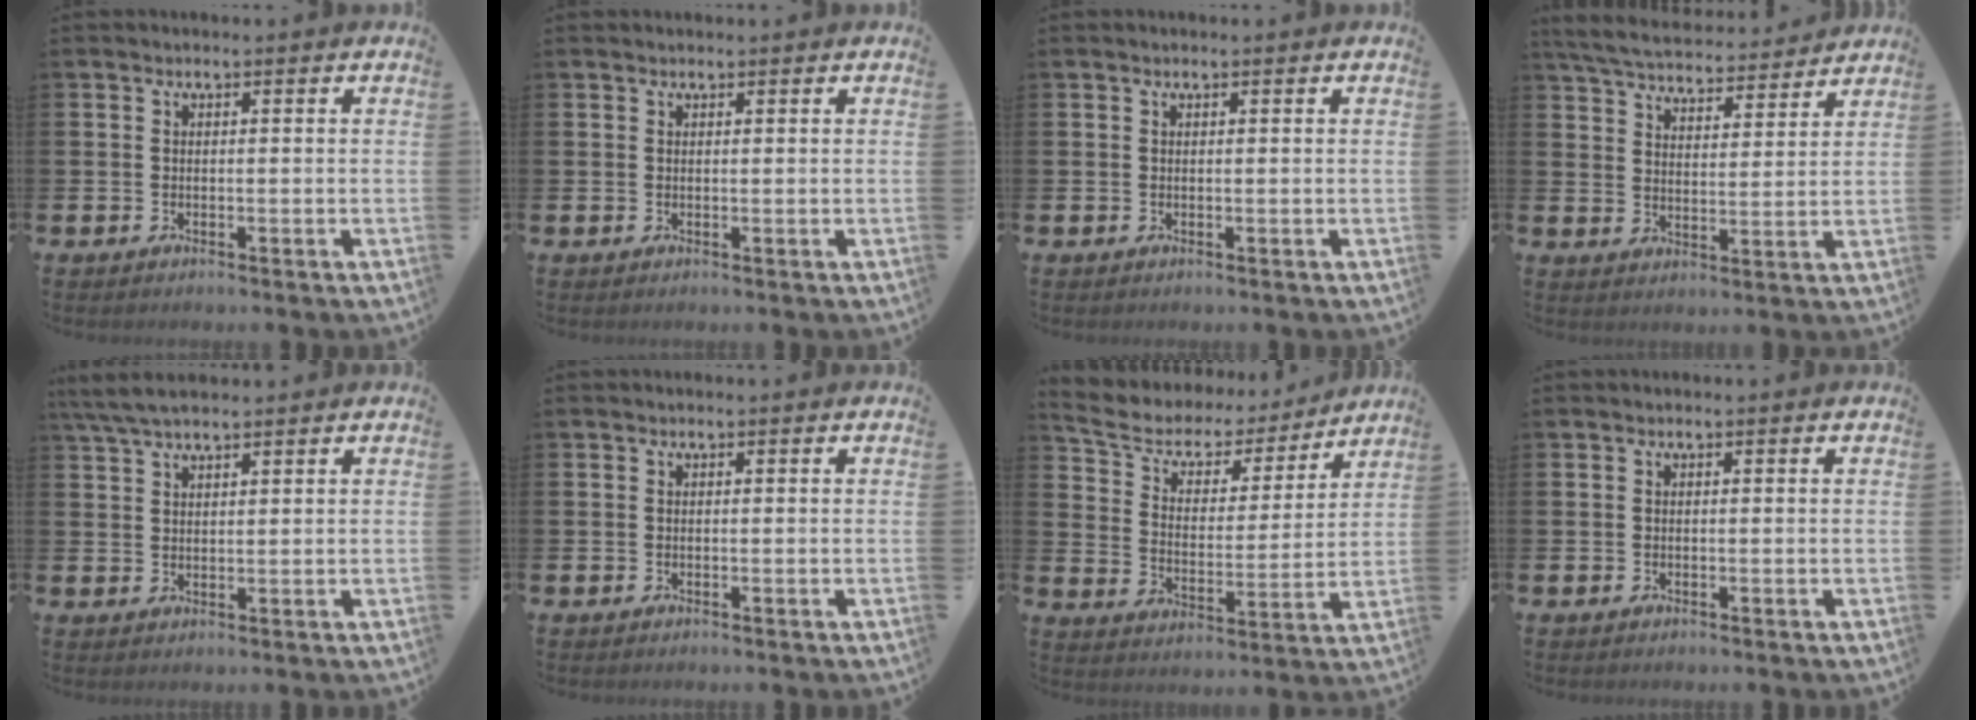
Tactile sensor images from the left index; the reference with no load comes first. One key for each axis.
{"total": 0.5, "fx": 0.5, "fy": 0.0, "fz": 0.1, "tx": 0.008, "ty": -0.002, "tz": 0.008}
{"total": 0.0}
{"total": 5.9, "fx": 5.7, "fy": 1.0, "fz": 1.0, "tx": -0.051, "ty": -0.039, "tz": 0.101}
{"total": 4.5, "fx": 3.9, "fy": 0.9, "fz": 2.1, "tx": -0.057, "ty": -0.002, "tz": 0.073}
{"total": 0.0}
{"total": 5.7, "fx": 4.8, "fy": 2.8, "fz": 1.1, "tx": -0.060, "ty": -0.034, "tz": 0.077}
{"total": 0.0}